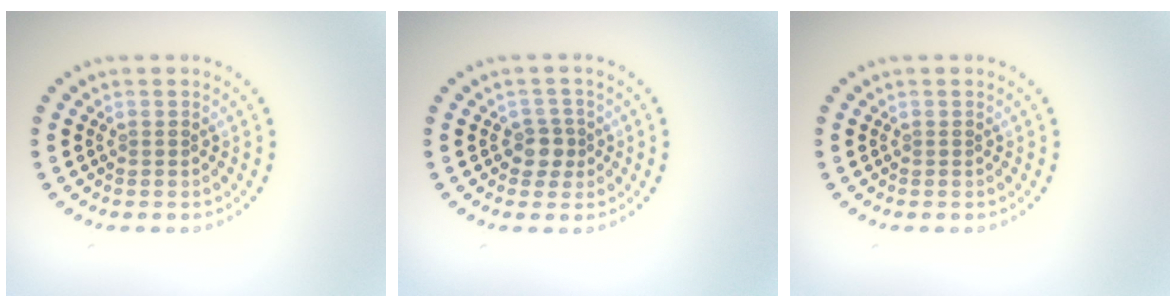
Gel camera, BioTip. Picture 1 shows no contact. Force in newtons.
{"total": 1.9, "press": 1.6, "slide": 0.9}
{"total": 0.0}